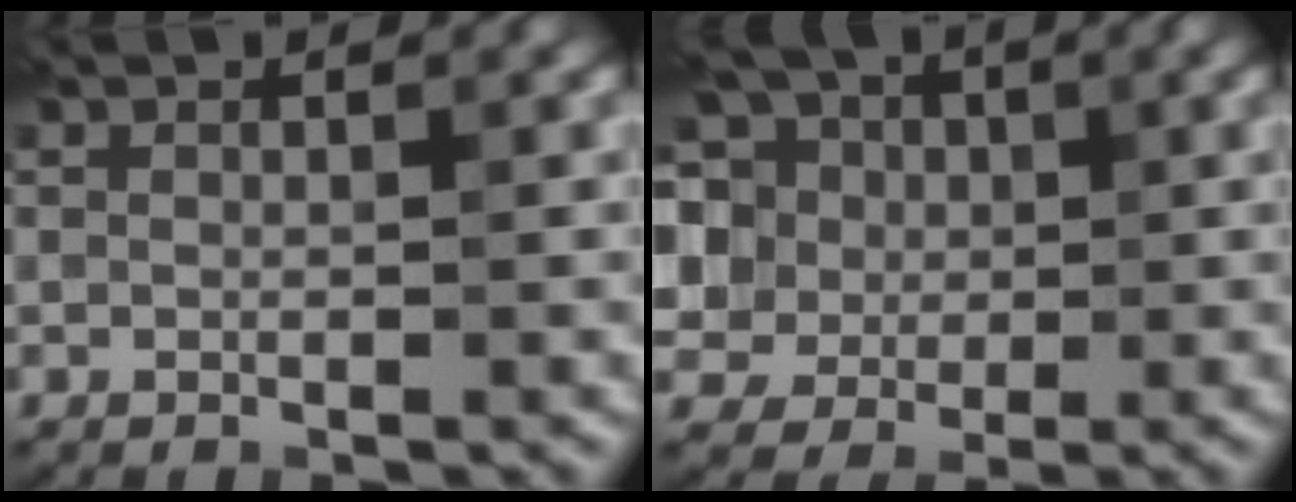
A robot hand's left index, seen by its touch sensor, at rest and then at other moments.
{"total": 13.6, "force": [5.1, 11.0, 6.4], "torque": [-0.164, 0.050, 0.074]}